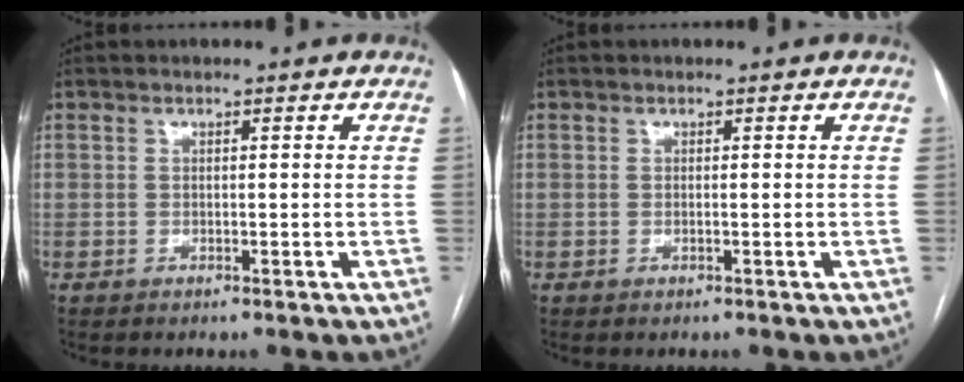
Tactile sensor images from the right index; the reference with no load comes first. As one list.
[{"total": 0.0}]